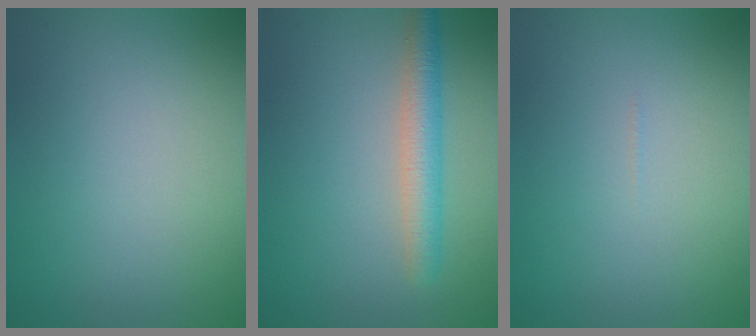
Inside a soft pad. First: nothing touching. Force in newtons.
{"total": 3.0, "press": 3.0, "slide": 0.1}
{"total": 0.0}